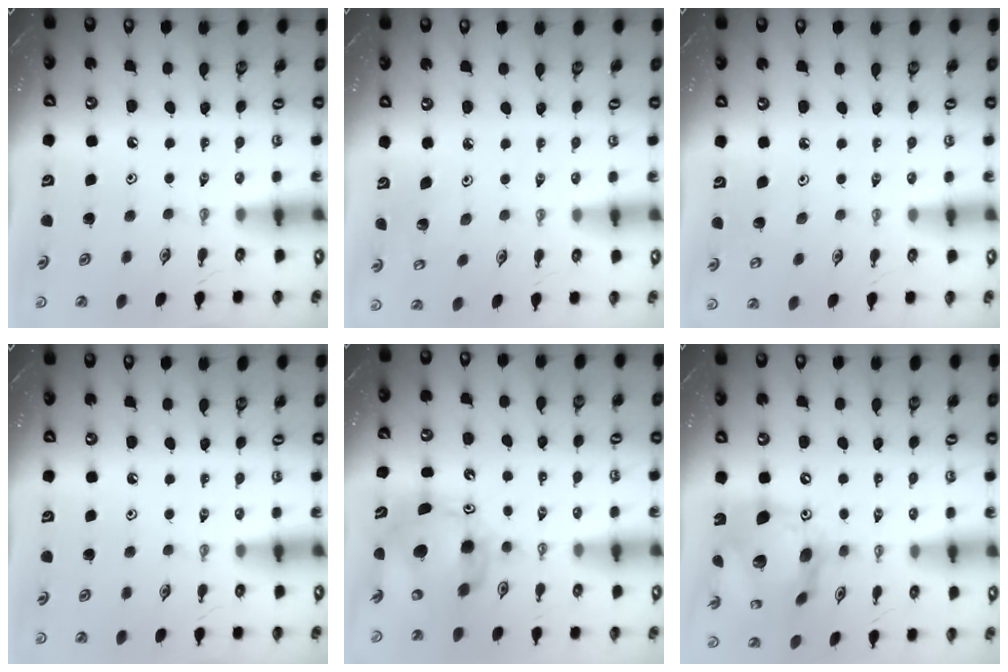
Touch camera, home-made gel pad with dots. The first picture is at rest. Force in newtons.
{"total": 3.0, "press": 2.9, "slide": 0.5}
{"total": 4.6, "press": 4.5, "slide": 1.1}
{"total": 0.0}
{"total": 12.6, "press": 12.5, "slide": 1.7}
{"total": 18.9, "press": 18.8, "slide": 2.2}